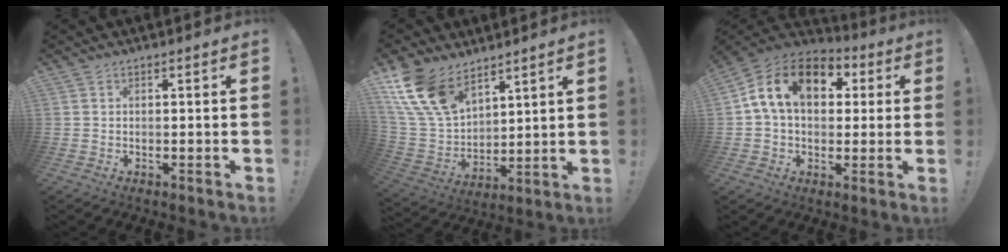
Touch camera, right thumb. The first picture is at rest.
{"total": 16.5, "force": [10.9, 9.1, 8.4], "torque": [-0.188, -0.068, 0.209]}
{"total": 16.9, "force": [4.8, 11.4, 11.6], "torque": [-0.179, 0.006, 0.085]}